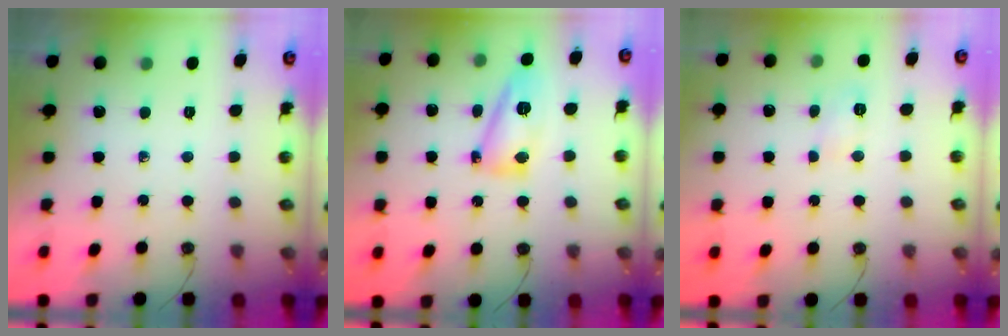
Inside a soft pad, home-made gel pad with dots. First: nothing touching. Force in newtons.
{"total": 12.0, "press": 12.0, "slide": 1.2}
{"total": 3.8, "press": 3.8, "slide": 0.4}